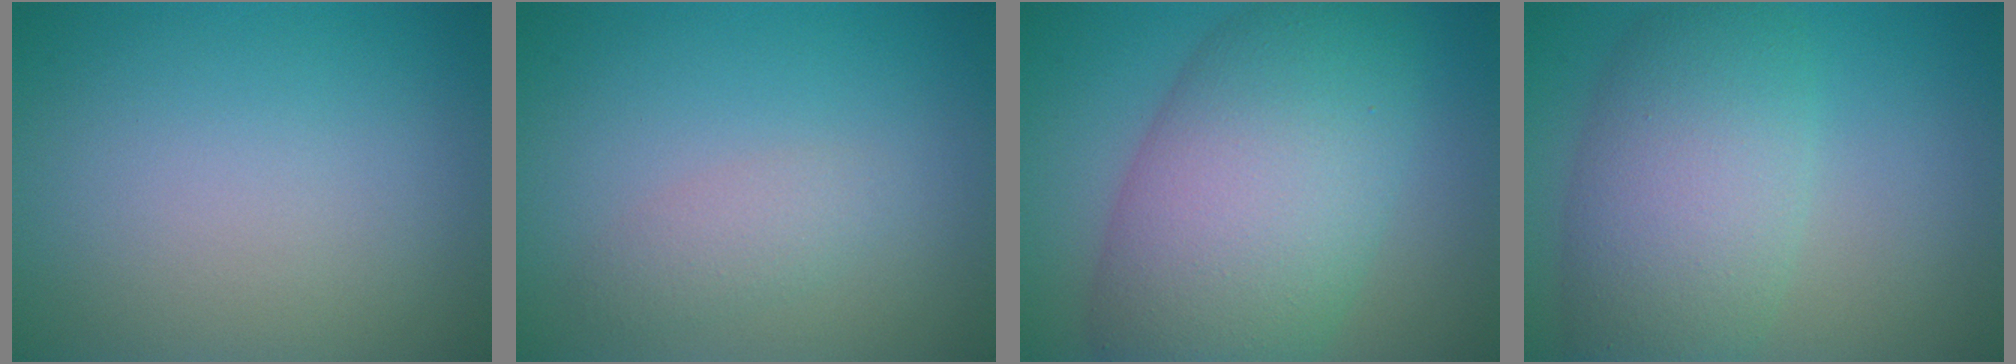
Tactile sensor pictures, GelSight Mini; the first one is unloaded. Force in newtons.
{"total": 1.6, "press": 1.6, "slide": 0.1}
{"total": 11.8, "press": 11.8, "slide": 0.4}
{"total": 7.6, "press": 7.6, "slide": 0.3}